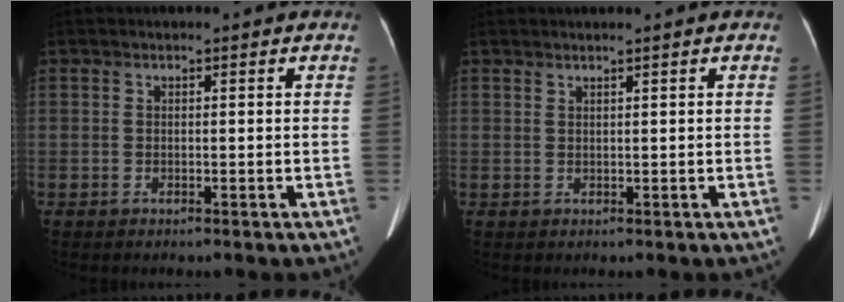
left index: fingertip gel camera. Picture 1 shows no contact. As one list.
[{"total": 1.0, "force": [0.8, -0.3, 0.4], "torque": [-0.015, -0.002, 0.022]}]